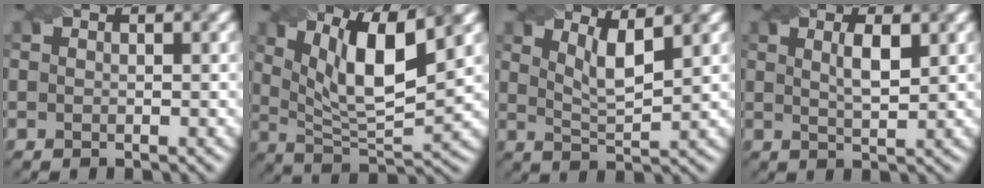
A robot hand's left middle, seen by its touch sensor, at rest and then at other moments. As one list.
[{"total": 9.4, "force": [4.1, 3.0, 7.9], "torque": [-0.131, 0.000, 0.068]}, {"total": 3.6, "force": [2.2, 0.8, 2.7], "torque": [-0.048, -0.001, 0.037]}, {"total": 2.4, "force": [1.0, 0.6, 2.1], "torque": [-0.037, 0.002, 0.019]}]